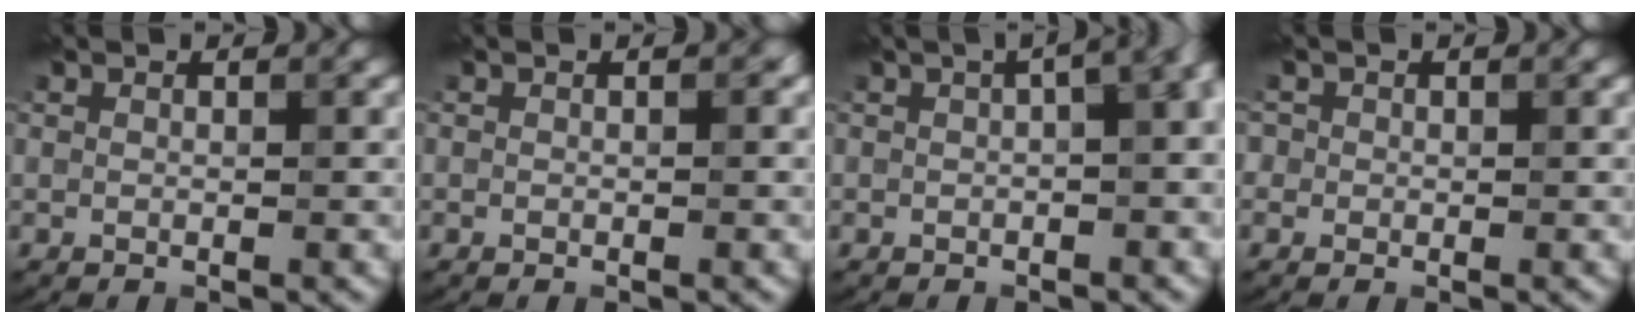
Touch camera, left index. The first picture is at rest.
{"total": 0.6, "force": [0.0, 0.4, 0.4], "torque": [-0.004, -0.001, 0.000]}
{"total": 9.6, "force": [1.6, 4.7, 8.2], "torque": [-0.038, 0.045, -0.010]}
{"total": 1.3, "force": [0.4, 1.2, 0.2], "torque": [0.001, 0.003, -0.008]}